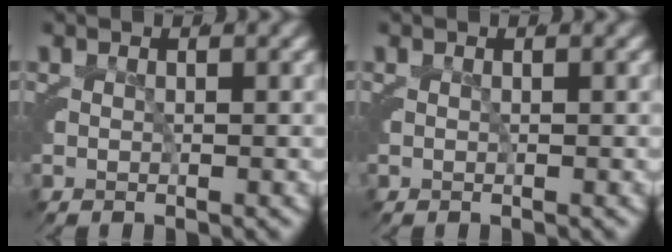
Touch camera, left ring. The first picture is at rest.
{"total": 0.0}